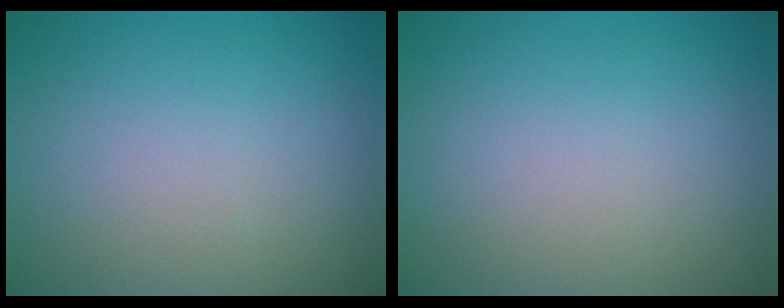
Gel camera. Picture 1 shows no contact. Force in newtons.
{"total": 0.0}